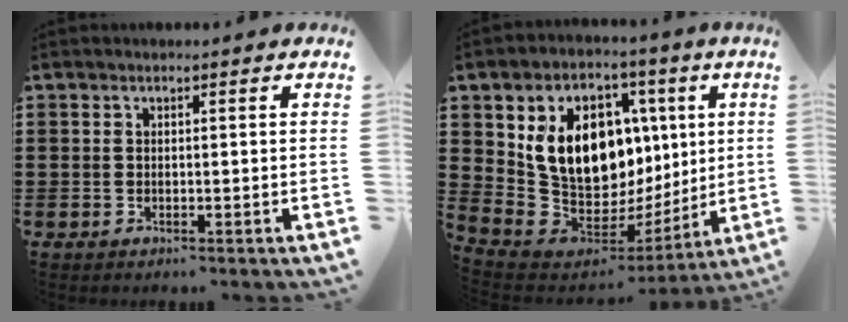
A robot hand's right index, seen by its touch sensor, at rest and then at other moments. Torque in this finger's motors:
{"motor_torque": [2.14, 0.00, 1.05, 0.21]}